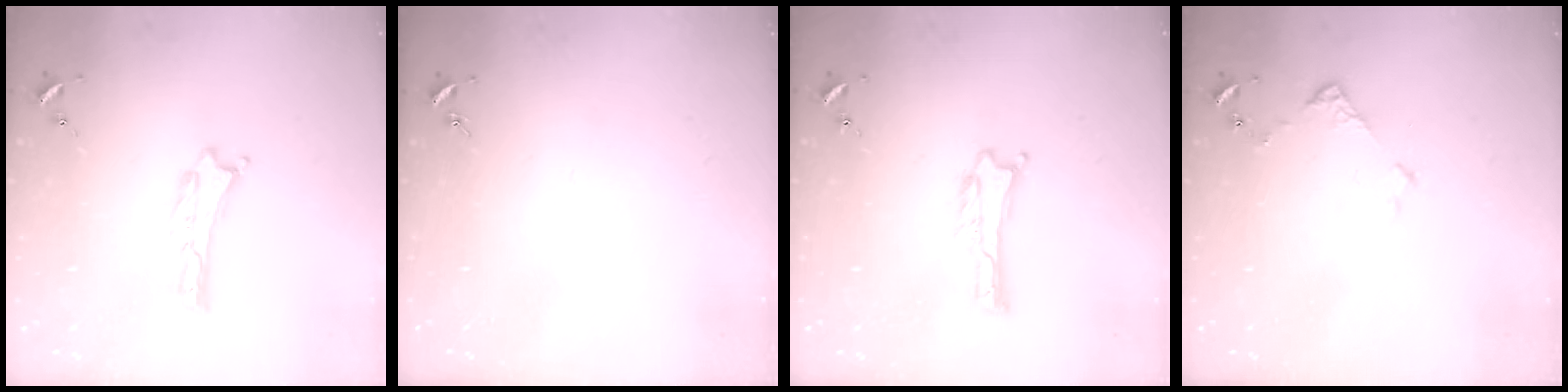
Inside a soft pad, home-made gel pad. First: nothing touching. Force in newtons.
{"total": 0.0}
{"total": 0.0}
{"total": 3.5, "press": 3.5, "slide": 0.4}